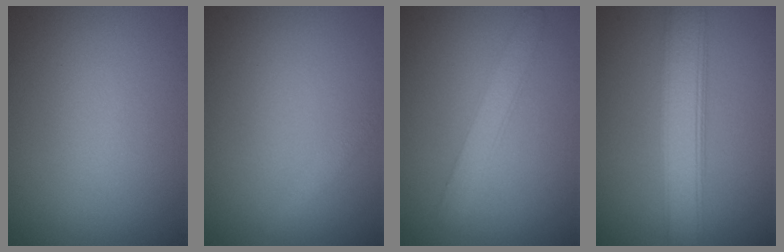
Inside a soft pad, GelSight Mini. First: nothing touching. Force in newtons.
{"total": 1.2, "press": 1.2, "slide": 0.1}
{"total": 2.2, "press": 2.2, "slide": 0.1}
{"total": 5.6, "press": 5.6, "slide": 0.1}